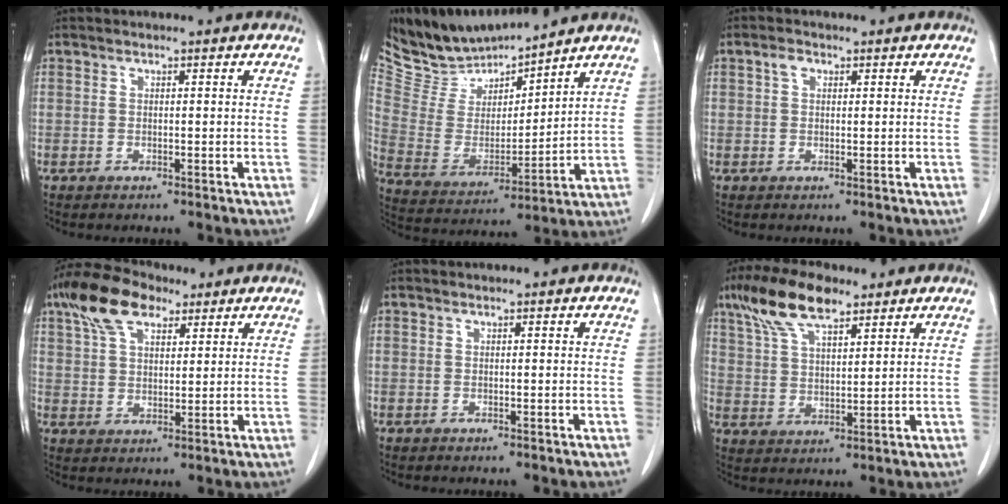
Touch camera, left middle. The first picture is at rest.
{"total": 11.2, "force": [11.1, 1.3, 1.5], "torque": [-0.047, -0.004, 0.235]}
{"total": 1.6, "force": [0.6, 1.1, 0.9], "torque": [-0.021, 0.007, 0.009]}
{"total": 9.5, "force": [5.8, 4.6, 5.9], "torque": [-0.127, 0.029, 0.109]}
{"total": 0.0}
{"total": 10.5, "force": [7.1, 3.3, 6.9], "torque": [-0.144, 0.021, 0.136]}